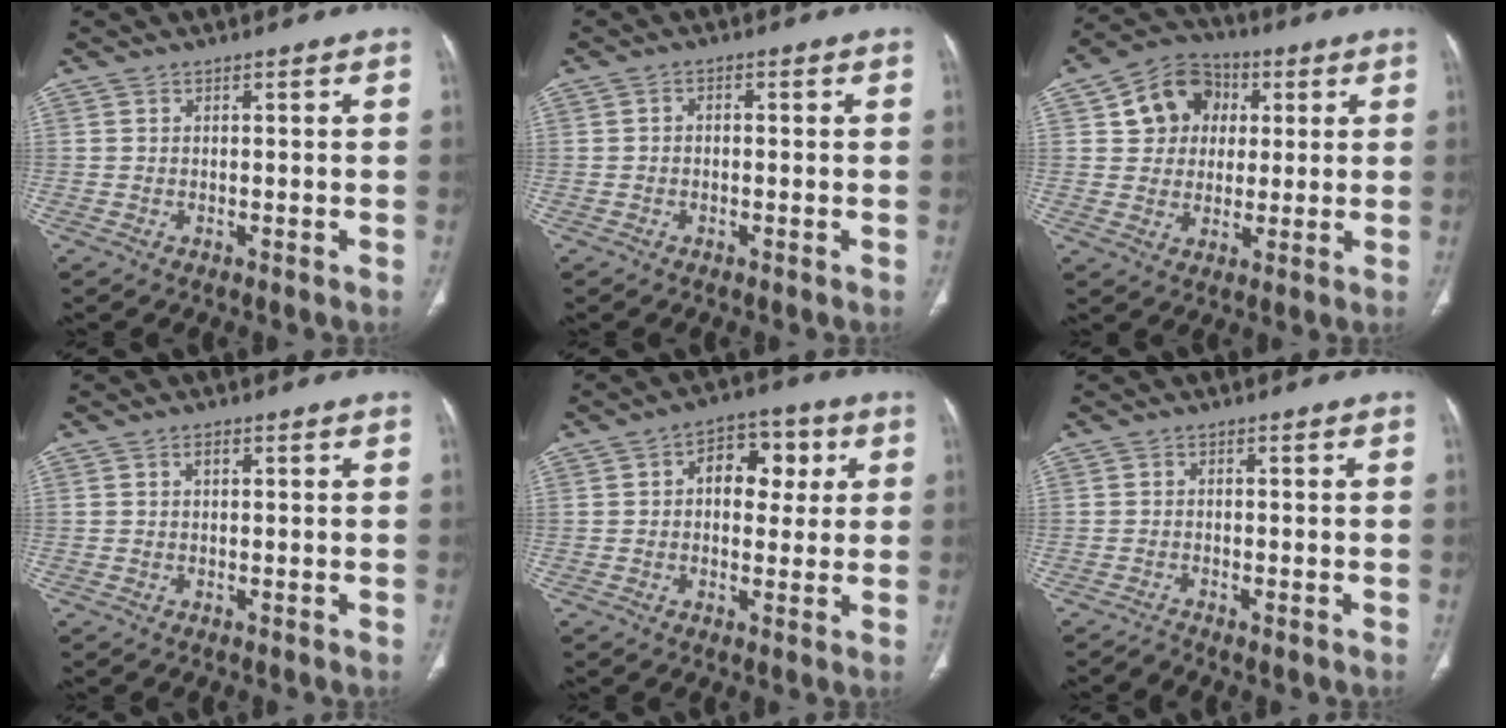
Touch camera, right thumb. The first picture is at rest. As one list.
[{"total": 1.1, "force": [-0.2, 0.8, 0.7], "torque": [-0.006, 0.004, -0.007]}, {"total": 11.2, "force": [3.0, 9.6, 4.9], "torque": [-0.044, 0.004, 0.043]}, {"total": 1.0, "force": [0.3, 0.7, 0.7], "torque": [-0.002, 0.005, 0.003]}, {"total": 9.6, "force": [2.2, 6.5, 6.7], "torque": [-0.047, 0.016, 0.027]}, {"total": 1.5, "force": [-1.3, 0.3, 0.7], "torque": [-0.017, 0.006, -0.022]}]